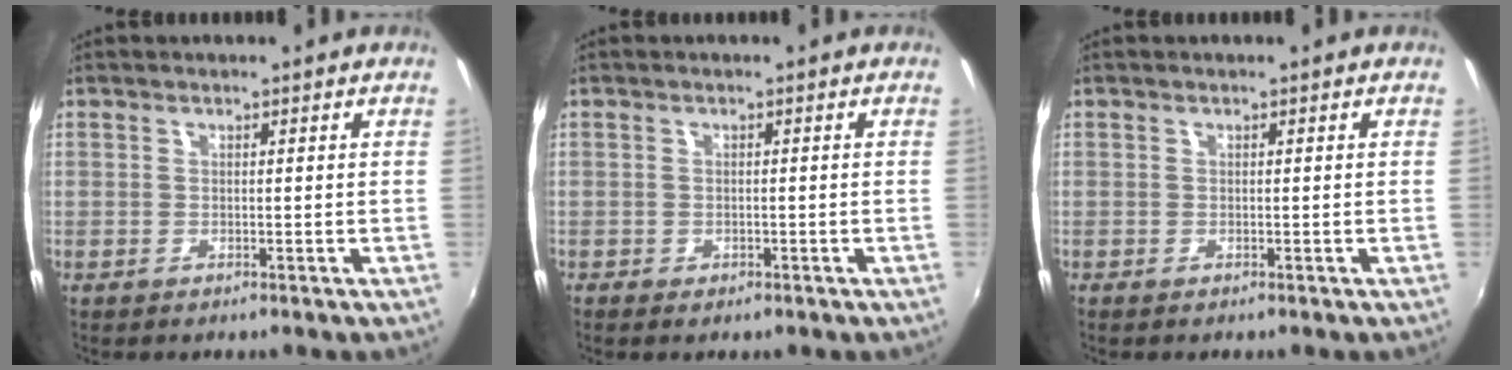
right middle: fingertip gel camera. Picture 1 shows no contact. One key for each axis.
{"total": 1.6, "fx": -1.0, "fy": 1.1, "fz": 0.7, "tx": -0.014, "ty": -0.005, "tz": -0.015}
{"total": 0.0}